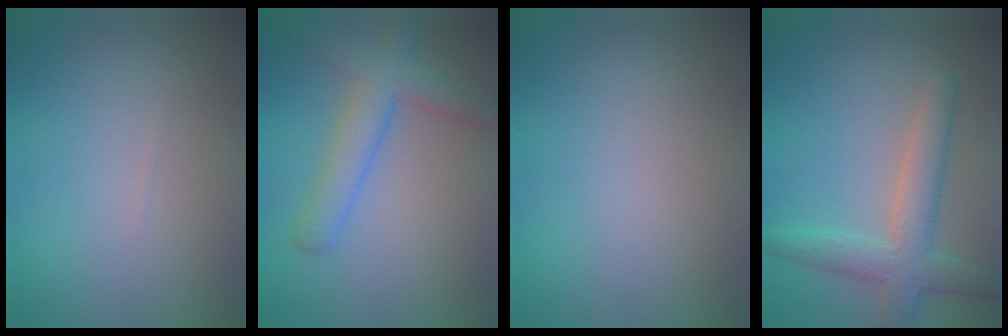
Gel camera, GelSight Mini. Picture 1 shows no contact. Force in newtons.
{"total": 4.2, "press": 4.2, "slide": 0.1}
{"total": 0.0}
{"total": 4.4, "press": 4.4, "slide": 0.3}